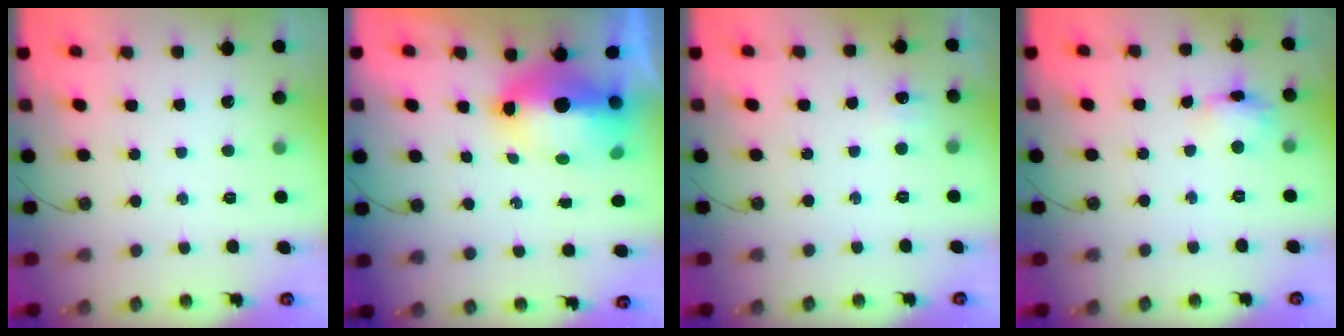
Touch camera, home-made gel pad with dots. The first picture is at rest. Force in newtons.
{"total": 11.4, "press": 11.2, "slide": 1.6}
{"total": 4.3, "press": 4.3, "slide": 0.6}
{"total": 9.3, "press": 9.3, "slide": 0.7}